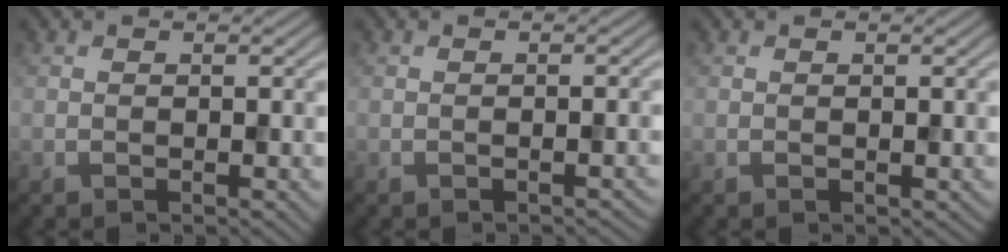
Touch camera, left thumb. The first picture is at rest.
{"total": 0.7, "force": [-0.5, 0.1, 0.5], "torque": [-0.004, 0.001, -0.005]}
{"total": 0.0}